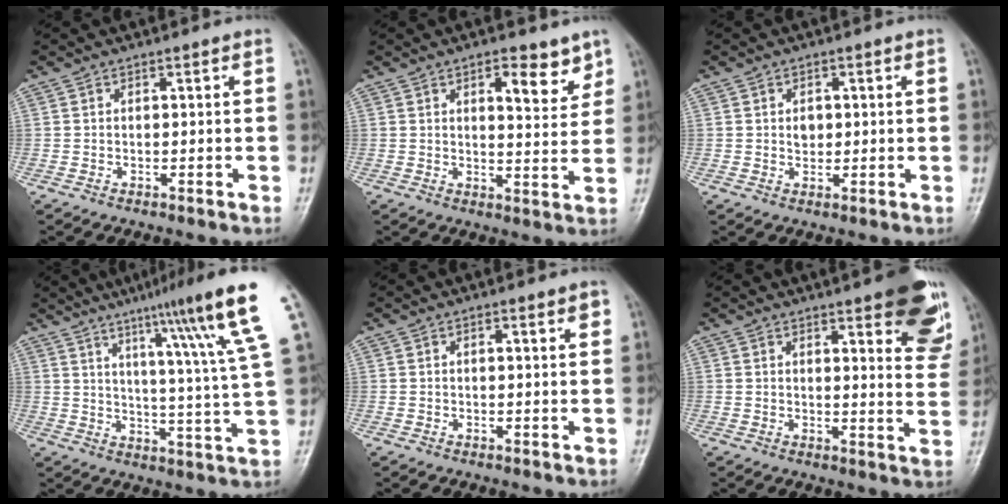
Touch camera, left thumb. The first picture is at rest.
{"total": 7.1, "force": [4.3, 3.0, 4.9], "torque": [-0.043, -0.028, 0.057]}
{"total": 2.3, "force": [0.4, 1.8, 1.4], "torque": [-0.010, -0.001, 0.007]}
{"total": 17.2, "force": [9.6, -0.6, 14.2], "torque": [-0.207, -0.041, 0.131]}
{"total": 1.8, "force": [0.9, 0.3, 1.5], "torque": [-0.021, -0.003, 0.012]}
{"total": 14.8, "force": [8.4, 4.3, 11.4], "torque": [-0.107, -0.044, 0.097]}